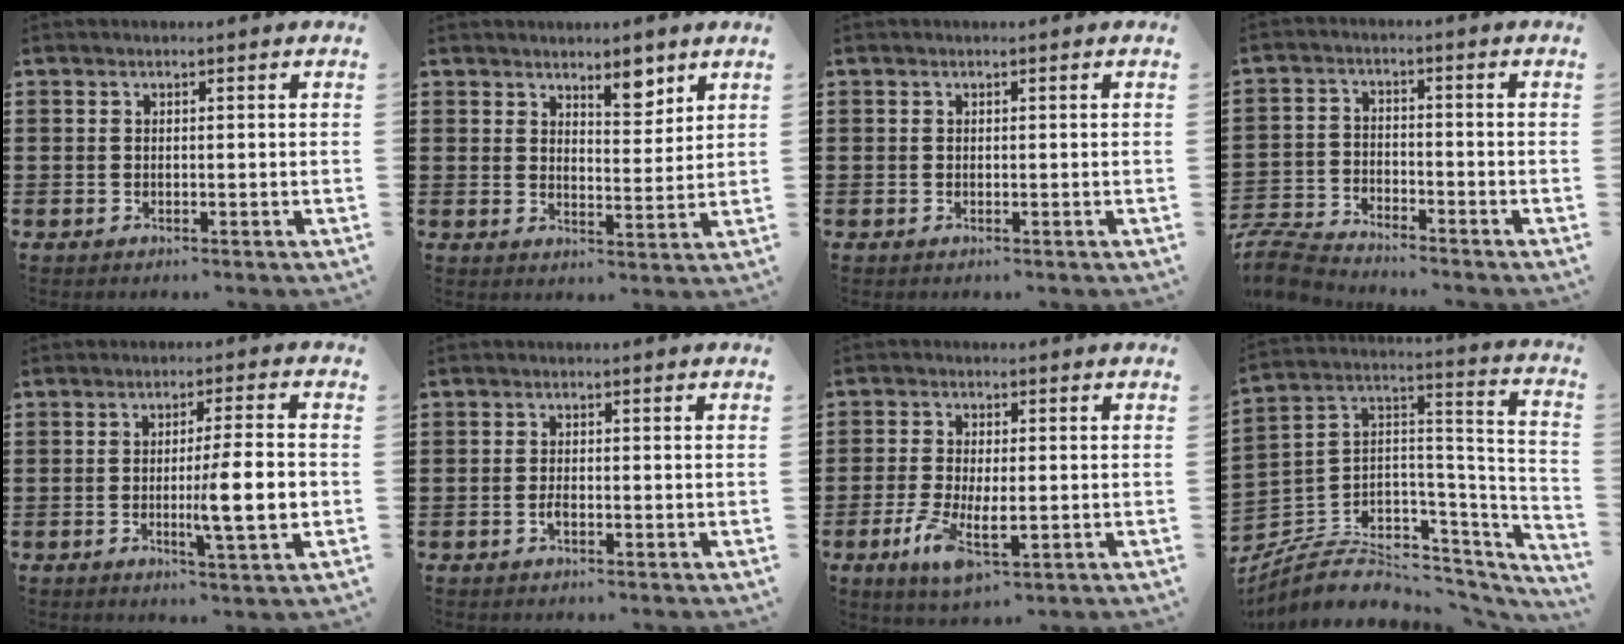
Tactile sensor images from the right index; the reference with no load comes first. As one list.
[{"total": 5.4, "force": [4.3, 2.1, 2.6], "torque": [-0.036, -0.009, 0.073]}, {"total": 0.0}, {"total": 5.8, "force": [-5.6, 0.7, 1.0], "torque": [-0.041, 0.001, -0.118]}, {"total": 8.5, "force": [-1.4, 0.7, 8.4], "torque": [-0.130, -0.010, -0.025]}, {"total": 1.2, "force": [-0.6, 0.3, 1.1], "torque": [-0.022, -0.003, -0.009]}, {"total": 6.9, "force": [-2.0, 2.9, 5.9], "torque": [-0.124, -0.008, -0.035]}, {"total": 7.0, "force": [-3.6, 4.7, 3.8], "torque": [-0.083, -0.004, -0.064]}]